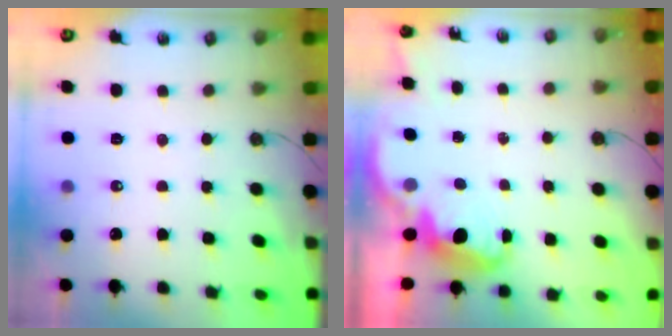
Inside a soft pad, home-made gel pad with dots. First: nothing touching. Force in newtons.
{"total": 2.8, "press": 2.7, "slide": 0.6}